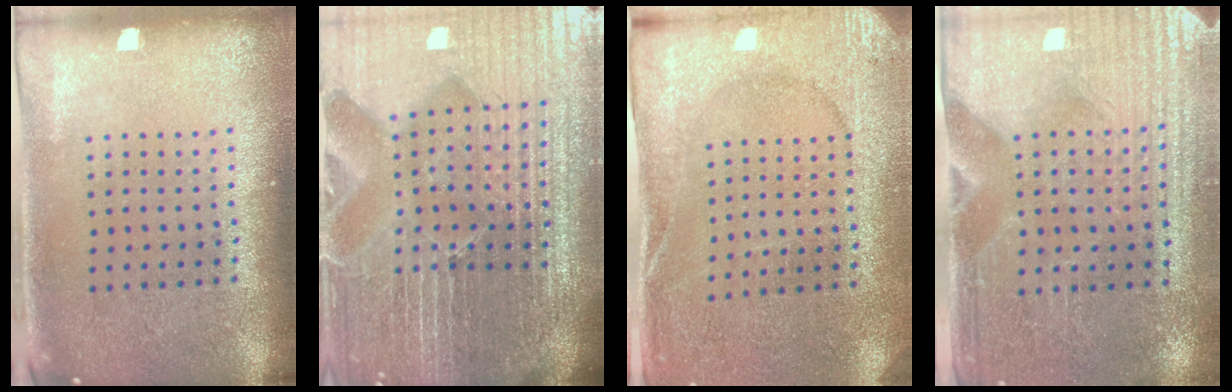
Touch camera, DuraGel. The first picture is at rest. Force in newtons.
{"total": 7.0, "press": 6.2, "slide": 3.4}
{"total": 2.6, "press": 2.5, "slide": 0.5}
{"total": 3.6, "press": 3.4, "slide": 1.2}